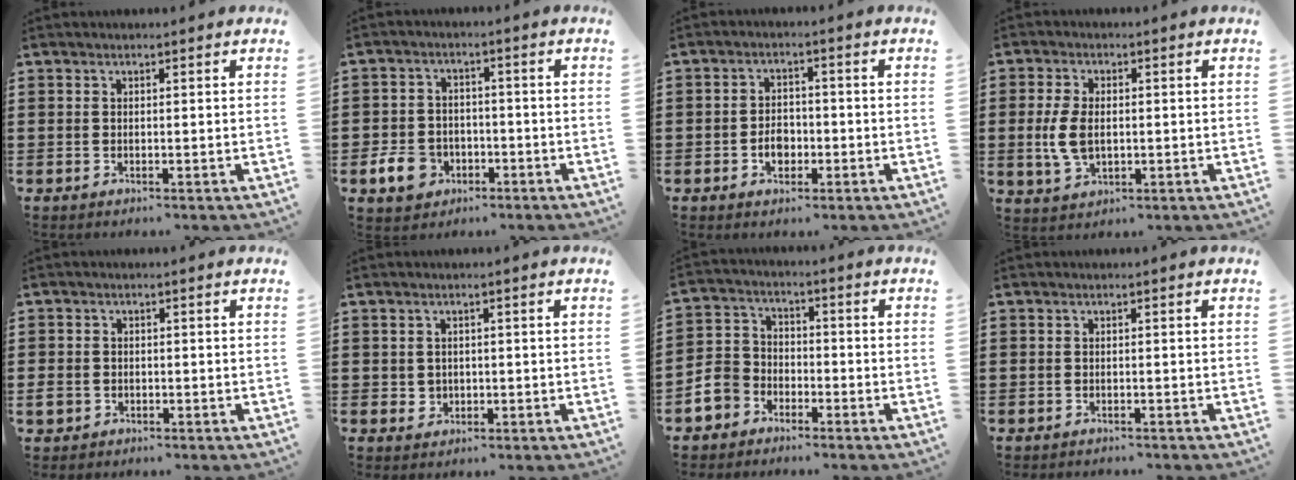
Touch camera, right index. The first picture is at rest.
{"total": 6.1, "force": [-2.7, 4.5, 3.0], "torque": [-0.085, 0.004, -0.057]}
{"total": 3.6, "force": [-1.3, 2.6, 2.1], "torque": [-0.035, 0.002, -0.026]}
{"total": 5.5, "force": [-0.2, 3.2, 4.5], "torque": [-0.116, -0.003, -0.011]}
{"total": 2.2, "force": [-1.1, 1.7, 0.7], "torque": [-0.025, -0.003, -0.025]}
{"total": 1.6, "force": [0.0, 1.5, 0.4], "torque": [-0.013, 0.006, -0.002]}
{"total": 5.8, "force": [-3.8, 4.2, 1.3], "torque": [-0.062, 0.008, -0.083]}
{"total": 0.5, "force": [-0.5, 0.1, 0.0], "torque": [-0.002, -0.001, -0.011]}